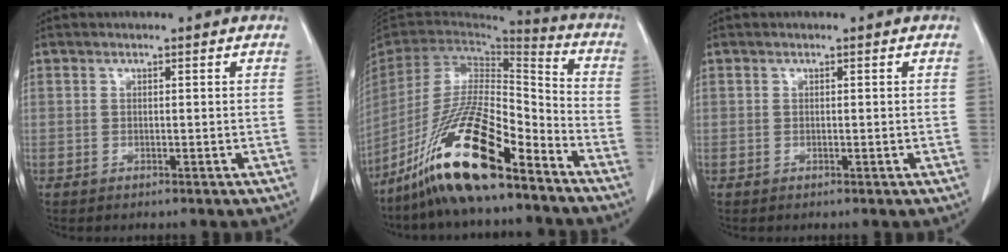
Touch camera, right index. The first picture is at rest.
{"total": 18.0, "force": [-12.4, 3.2, 12.7], "torque": [-0.260, -0.019, -0.231]}
{"total": 0.0}